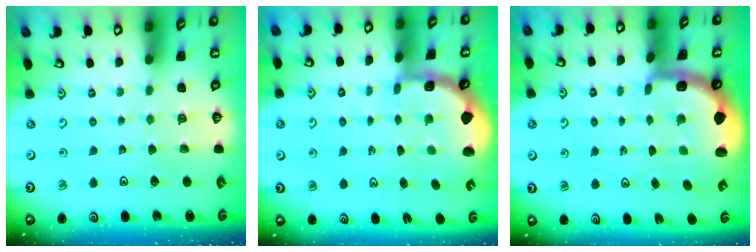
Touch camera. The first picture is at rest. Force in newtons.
{"total": 1.7, "press": 1.6, "slide": 0.5}
{"total": 2.2, "press": 2.0, "slide": 0.8}